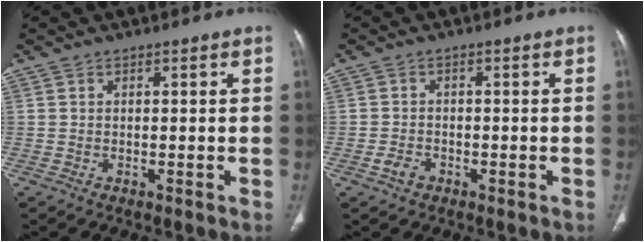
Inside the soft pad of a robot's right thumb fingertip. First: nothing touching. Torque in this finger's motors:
{"motor_torque": [0.60, 0.33, 0.24, -0.74, 0.04]}